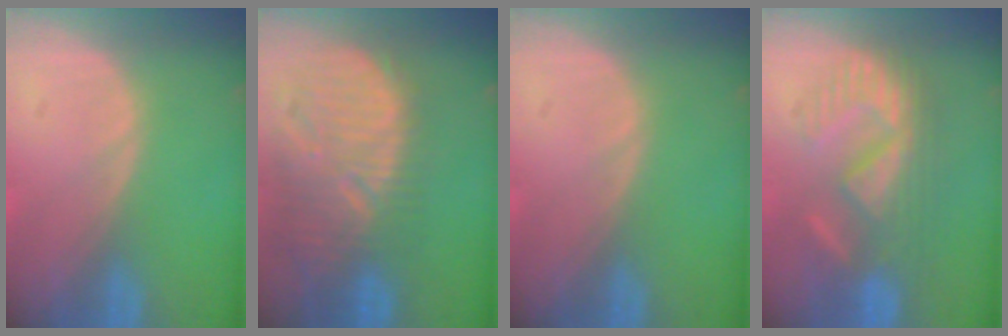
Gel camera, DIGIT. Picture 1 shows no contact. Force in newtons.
{"total": 12.6, "press": 11.2, "slide": 5.8}
{"total": 0.0}
{"total": 8.8, "press": 8.7, "slide": 1.7}